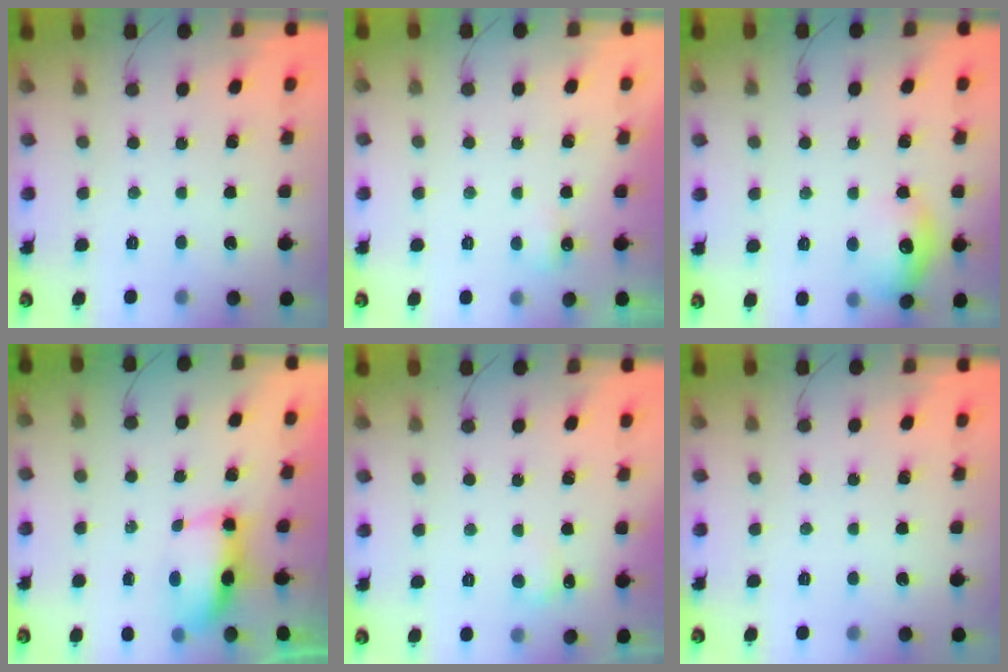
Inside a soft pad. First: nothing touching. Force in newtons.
{"total": 3.3, "press": 3.0, "slide": 1.4}
{"total": 12.5, "press": 12.4, "slide": 1.0}
{"total": 14.5, "press": 9.4, "slide": 11.1}
{"total": 4.8, "press": 4.6, "slide": 1.2}
{"total": 0.0}